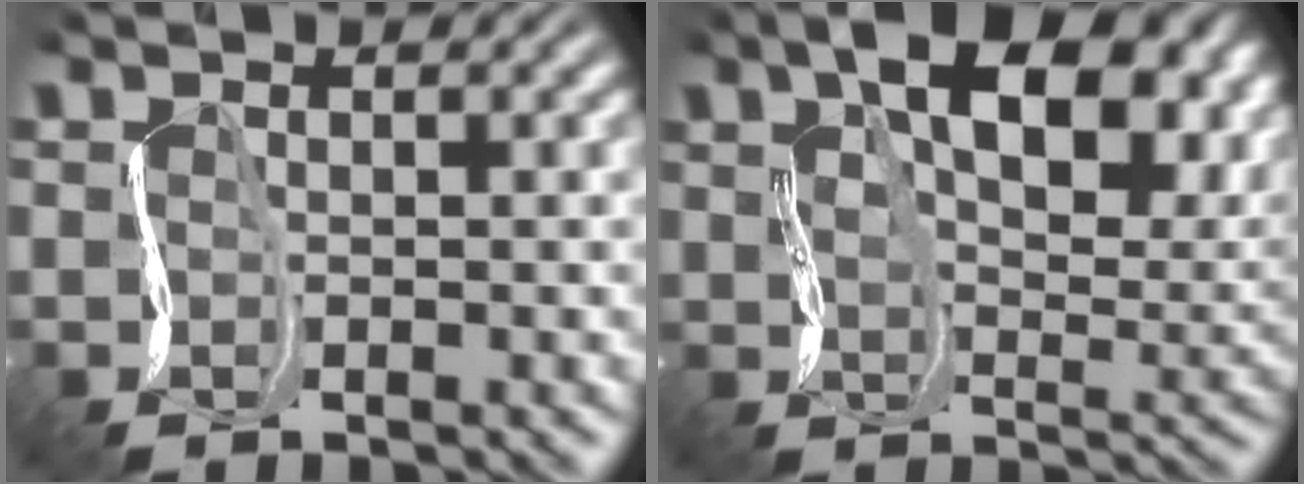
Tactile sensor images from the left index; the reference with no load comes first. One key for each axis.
{"total": 13.7, "fx": 5.6, "fy": 6.6, "fz": 10.6, "tx": -0.166, "ty": 0.010, "tz": 0.091}